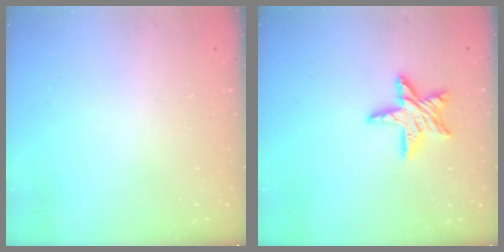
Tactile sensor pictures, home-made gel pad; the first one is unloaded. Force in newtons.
{"total": 11.8, "press": 11.8, "slide": 1.0}